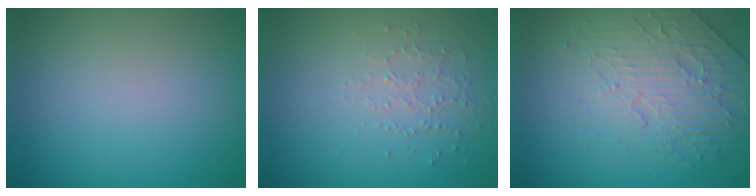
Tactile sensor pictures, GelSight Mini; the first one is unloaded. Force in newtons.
{"total": 1.0, "press": 0.7, "slide": 0.8}
{"total": 4.2, "press": 3.8, "slide": 1.7}